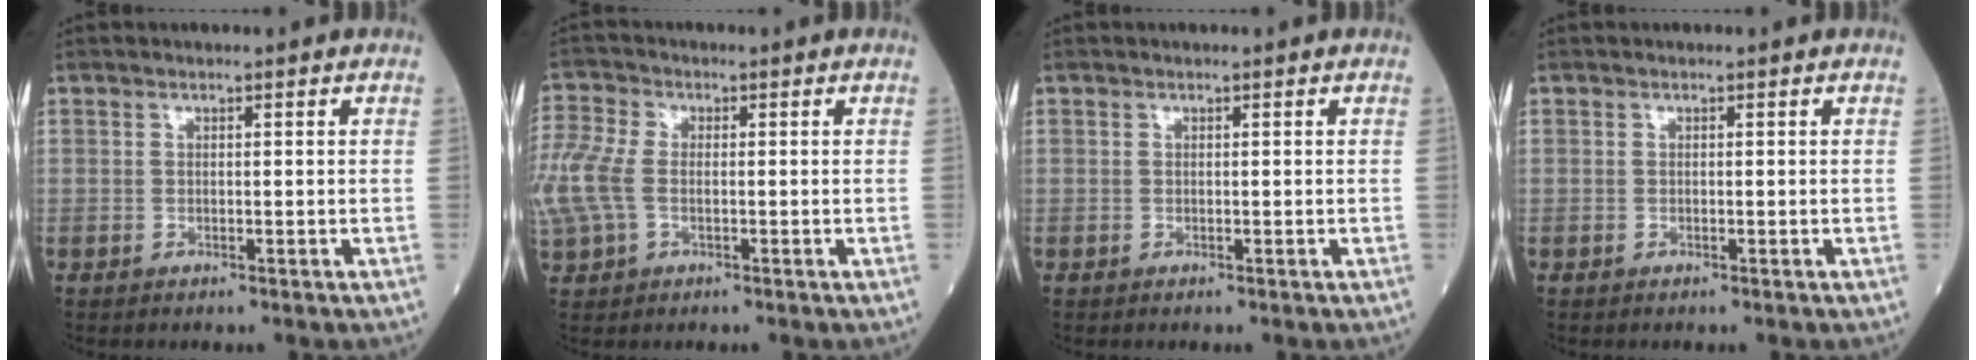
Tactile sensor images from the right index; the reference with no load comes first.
{"total": 13.3, "force": [-0.9, 9.2, 9.7], "torque": [-0.297, 0.018, -0.011]}
{"total": 0.0}
{"total": 0.0}